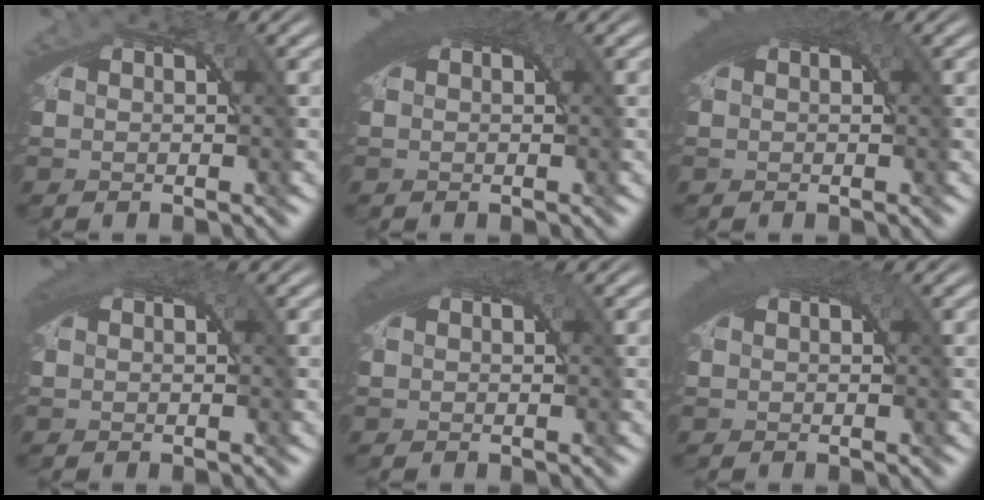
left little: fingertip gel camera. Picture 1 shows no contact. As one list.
[{"total": 4.4, "force": [1.8, 1.6, 3.7], "torque": [-0.051, 0.014, 0.024]}, {"total": 4.1, "force": [1.8, 1.4, 3.4], "torque": [-0.047, 0.014, 0.023]}, {"total": 2.5, "force": [1.3, 0.9, 1.9], "torque": [-0.030, 0.010, 0.017]}, {"total": 2.7, "force": [1.4, 0.9, 2.1], "torque": [-0.033, 0.011, 0.018]}, {"total": 3.7, "force": [1.6, 1.3, 3.0], "torque": [-0.043, 0.013, 0.022]}]